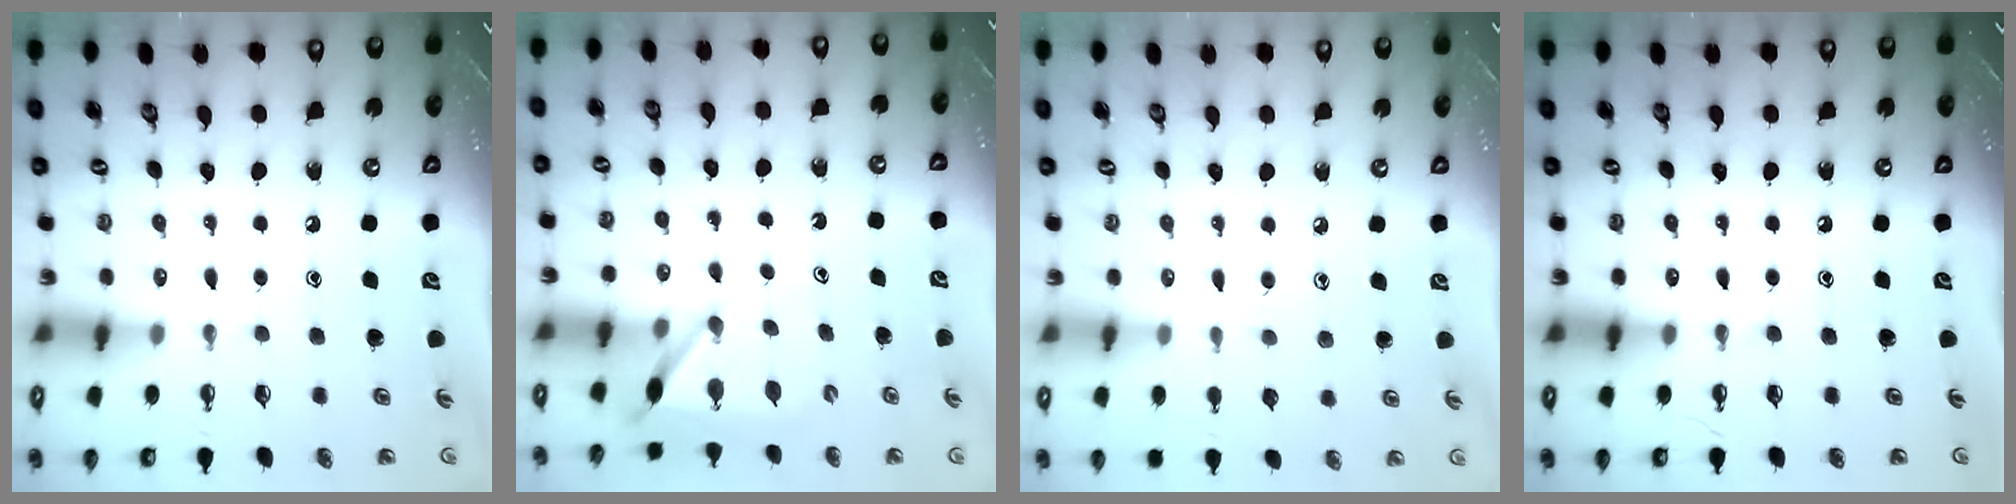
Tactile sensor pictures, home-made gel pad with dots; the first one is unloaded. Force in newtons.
{"total": 6.2, "press": 6.2, "slide": 0.7}
{"total": 5.3, "press": 5.3, "slide": 0.6}
{"total": 0.0}